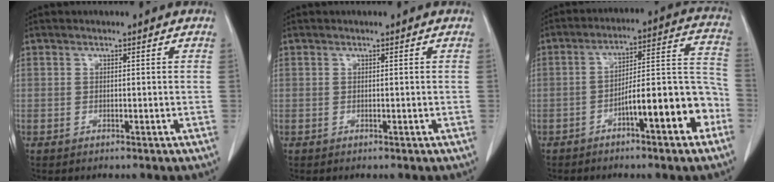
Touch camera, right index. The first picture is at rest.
{"total": 0.0}
{"total": 12.7, "force": [-5.8, 2.1, 11.1], "torque": [-0.157, 0.037, -0.084]}